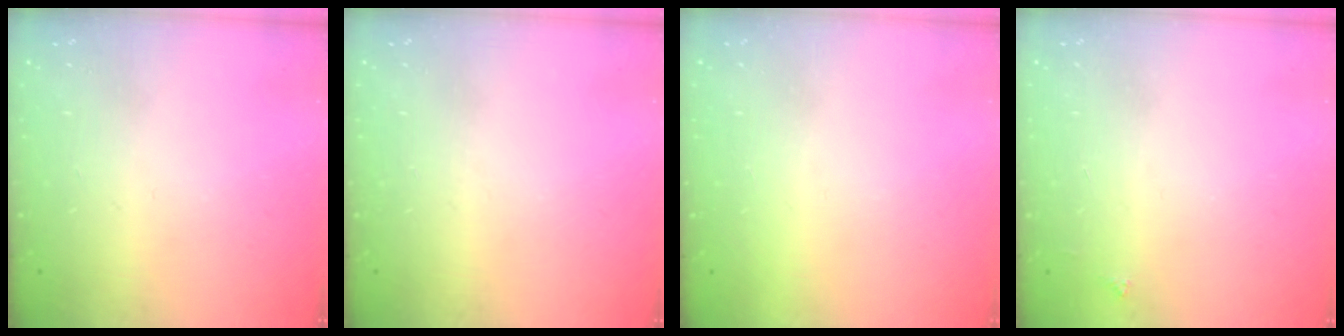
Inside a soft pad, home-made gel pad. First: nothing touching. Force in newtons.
{"total": 0.0}
{"total": 1.5, "press": 1.5, "slide": 0.1}
{"total": 2.0, "press": 2.0, "slide": 0.3}